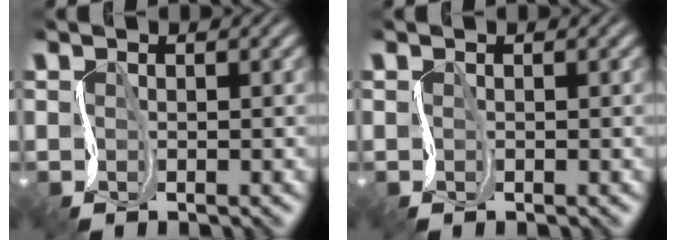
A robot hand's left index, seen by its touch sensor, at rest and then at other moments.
{"total": 0.0}